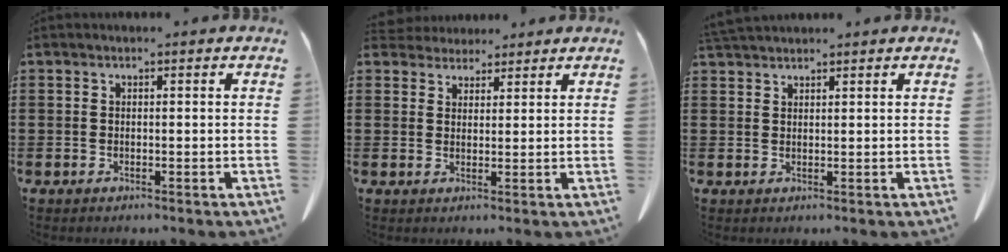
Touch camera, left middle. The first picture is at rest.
{"total": 2.8, "force": [2.7, 0.9, 0.0], "torque": [0.000, -0.005, 0.050]}
{"total": 2.1, "force": [2.1, 0.2, 0.4], "torque": [-0.015, 0.002, 0.041]}